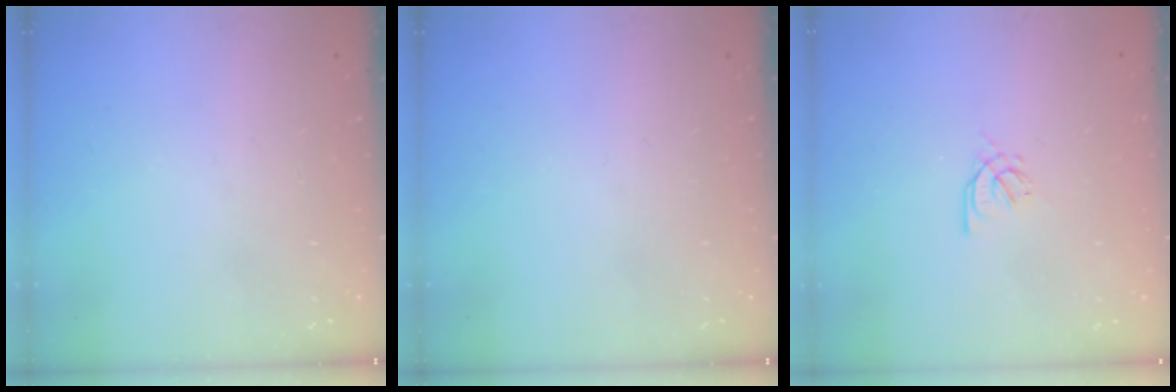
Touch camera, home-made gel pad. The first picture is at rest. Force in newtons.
{"total": 0.0}
{"total": 2.4, "press": 2.4, "slide": 0.5}